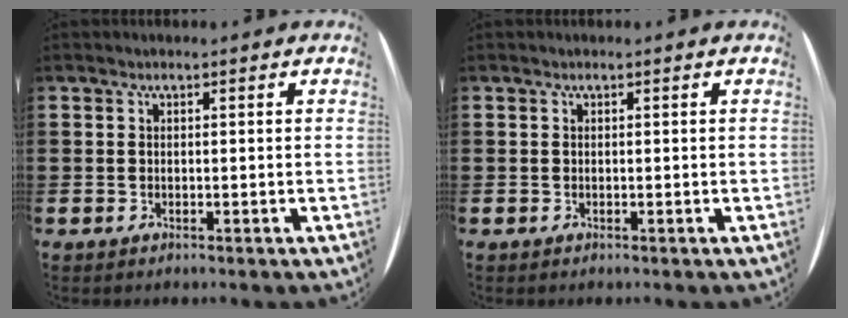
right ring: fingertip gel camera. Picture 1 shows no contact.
{"total": 0.0}